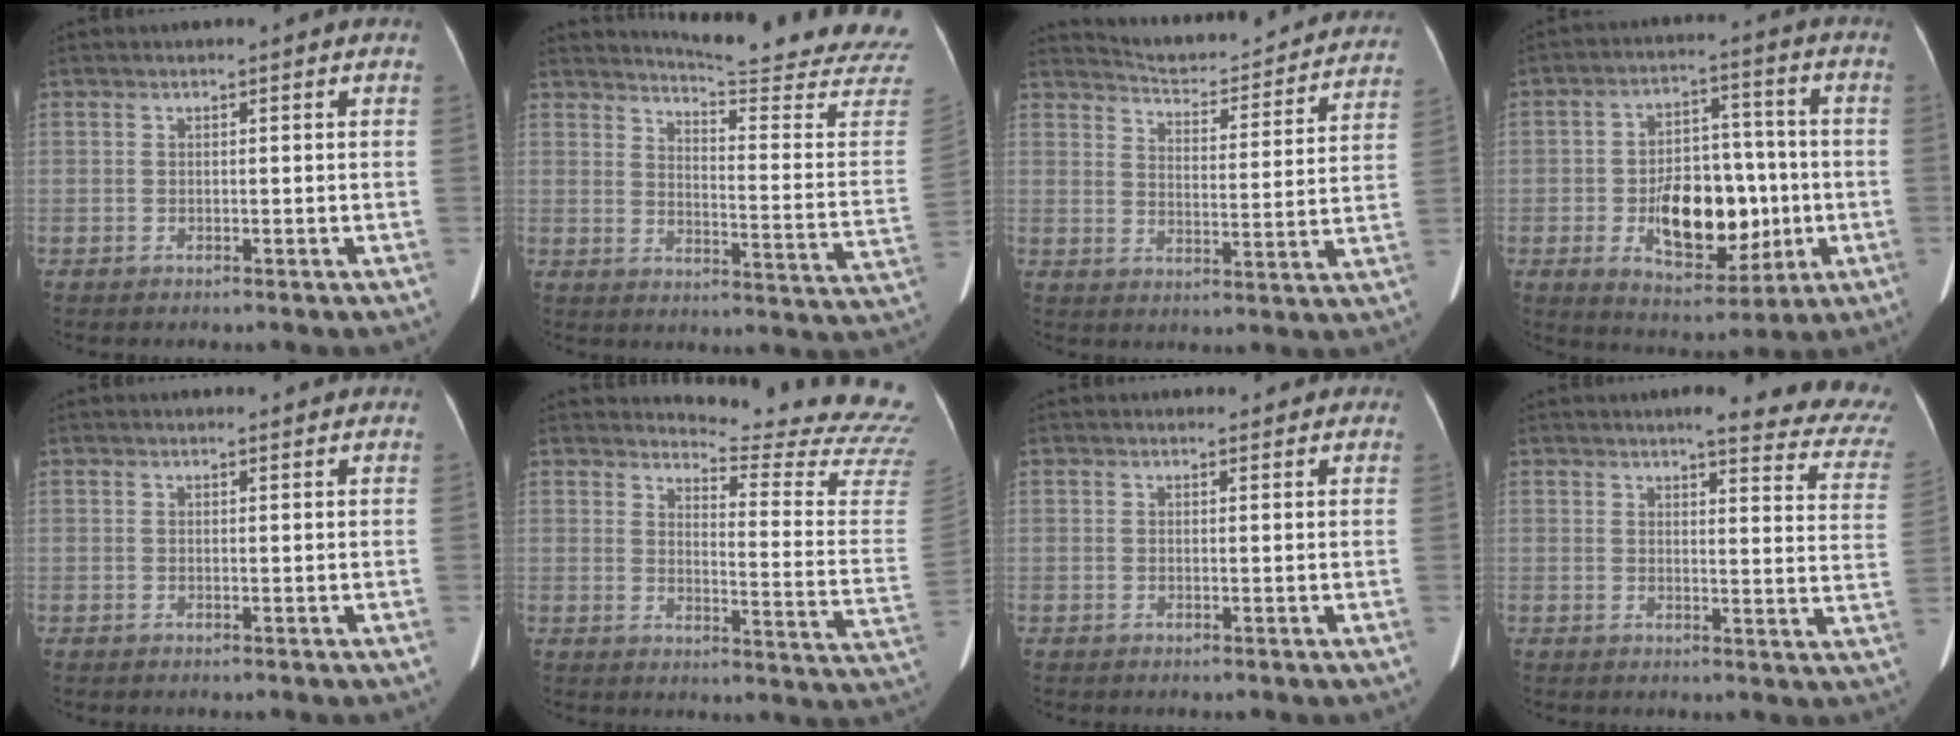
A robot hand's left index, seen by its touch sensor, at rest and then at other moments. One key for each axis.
{"total": 21.9, "fx": 21.2, "fy": -0.9, "fz": 5.2, "tx": -0.078, "ty": -0.152, "tz": 0.240}
{"total": 20.4, "fx": 19.4, "fy": 3.6, "fz": 5.1, "tx": -0.062, "ty": -0.033, "tz": 0.239}
{"total": 13.5, "fx": -2.6, "fy": 7.3, "fz": 11.0, "tx": -0.178, "ty": 0.012, "tz": -0.031}
{"total": 2.0, "fx": 1.9, "fy": 0.5, "fz": 0.5, "tx": -0.011, "ty": 0.009, "tz": 0.017}
{"total": 18.7, "fx": 18.4, "fy": -0.9, "fz": 3.0, "tx": -0.035, "ty": -0.175, "tz": 0.191}
{"total": 2.2, "fx": 1.9, "fy": 1.1, "fz": 0.3, "tx": 0.001, "ty": 0.004, "tz": 0.013}
{"total": 15.2, "fx": 13.4, "fy": 2.0, "fz": 6.9, "tx": -0.061, "ty": -0.044, "tz": 0.125}